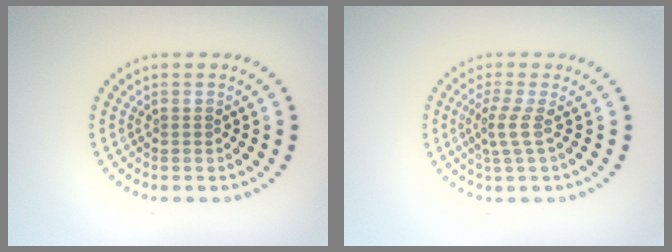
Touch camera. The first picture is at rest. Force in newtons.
{"total": 2.1, "press": 1.4, "slide": 1.5}